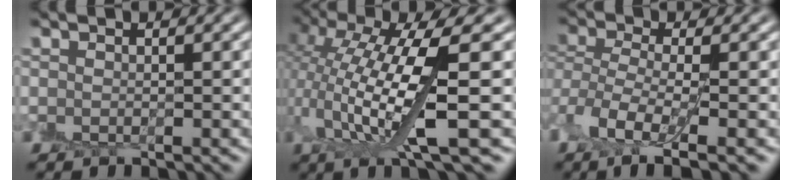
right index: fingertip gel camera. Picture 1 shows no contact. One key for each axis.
{"total": 9.0, "fx": 0.6, "fy": 2.3, "fz": 8.6, "tx": -0.164, "ty": 0.002, "tz": 0.019}
{"total": 4.8, "fx": -1.7, "fy": 2.1, "fz": 4.0, "tx": -0.088, "ty": -0.002, "tz": -0.042}